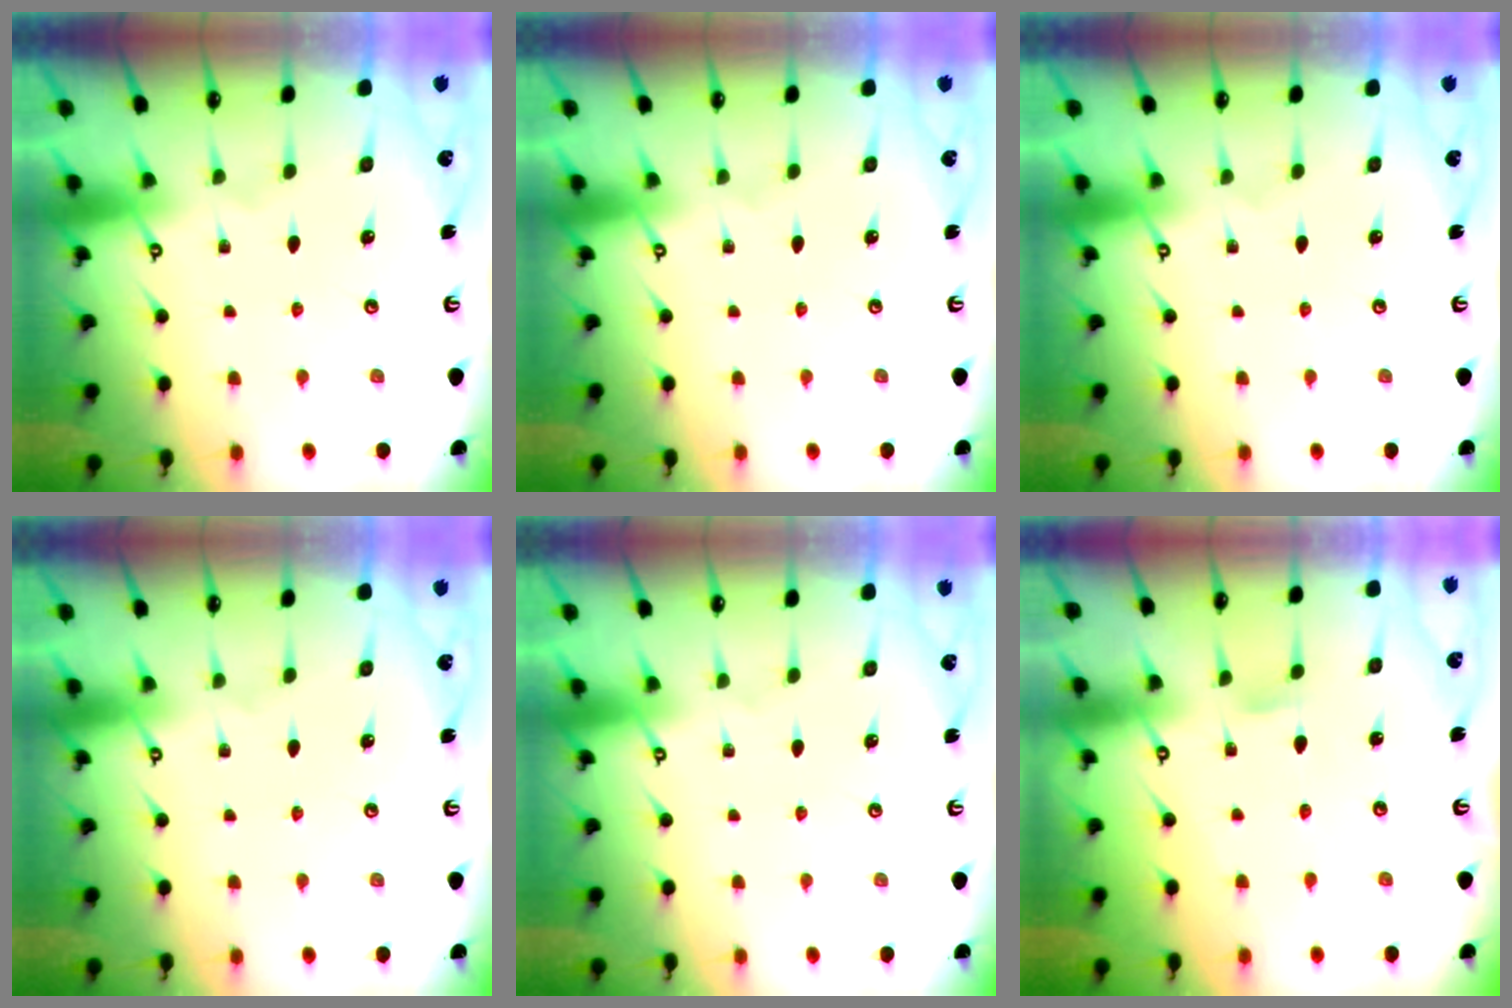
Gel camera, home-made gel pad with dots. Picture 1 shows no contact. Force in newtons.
{"total": 0.0}
{"total": 0.0}
{"total": 0.0}
{"total": 0.0}
{"total": 4.3, "press": 4.2, "slide": 0.6}